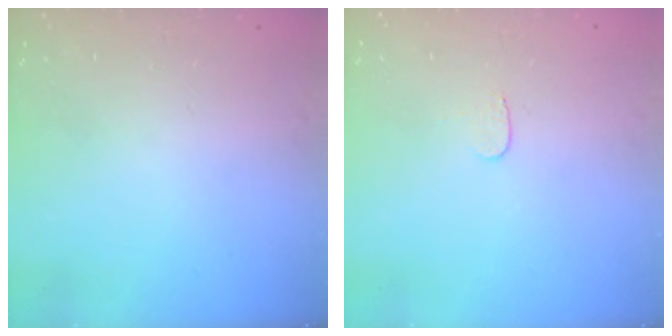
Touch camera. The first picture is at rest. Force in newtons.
{"total": 3.2, "press": 3.2, "slide": 0.3}